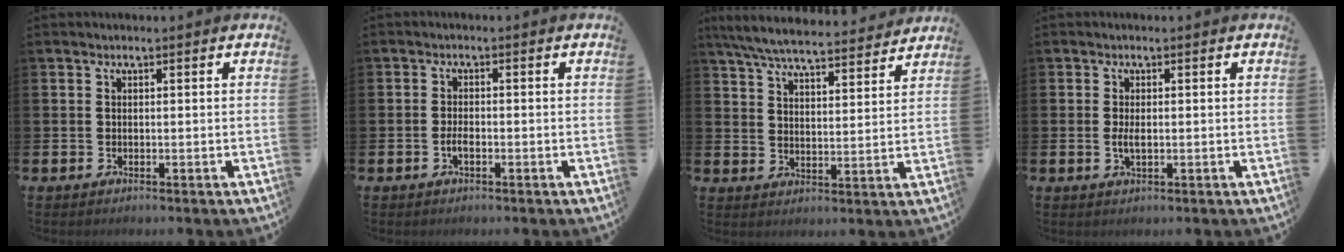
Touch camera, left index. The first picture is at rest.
{"total": 1.7, "force": [-0.6, 0.7, 1.4], "torque": [-0.030, 0.003, -0.012]}
{"total": 7.2, "force": [6.8, 0.8, 2.1], "torque": [-0.065, -0.042, 0.121]}
{"total": 1.9, "force": [0.0, 0.7, 1.7], "torque": [-0.028, 0.000, -0.002]}